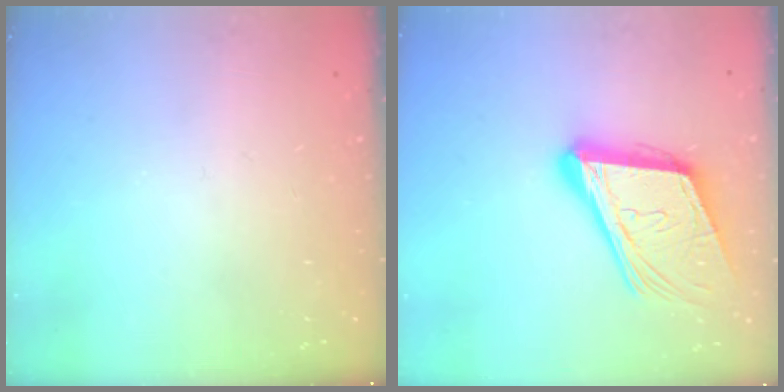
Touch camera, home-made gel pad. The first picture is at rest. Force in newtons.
{"total": 20.1, "press": 19.6, "slide": 4.5}